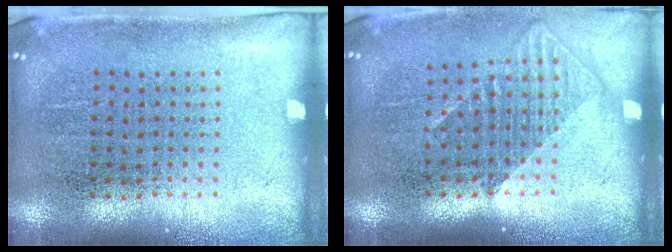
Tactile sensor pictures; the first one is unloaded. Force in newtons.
{"total": 1.2, "press": 1.0, "slide": 0.6}